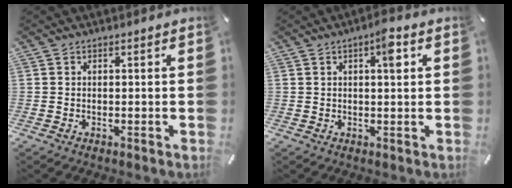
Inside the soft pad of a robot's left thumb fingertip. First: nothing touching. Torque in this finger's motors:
{"motor_torque": [0.65, 0.88, 0.38, -0.55, 0.16]}